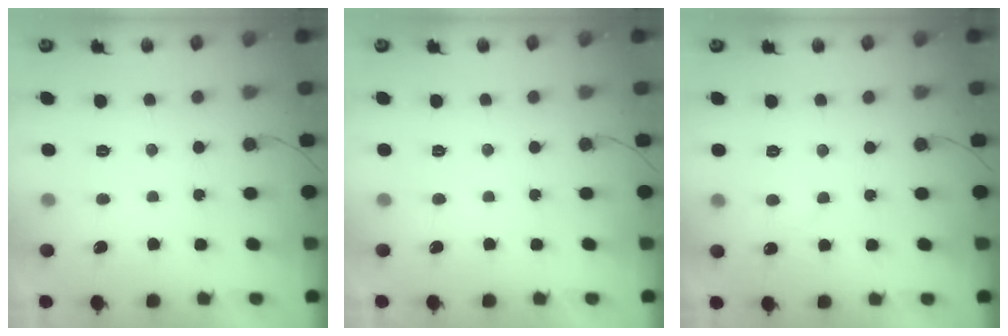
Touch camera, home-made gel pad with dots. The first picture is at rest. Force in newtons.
{"total": 1.8, "press": 1.8, "slide": 0.0}
{"total": 4.8, "press": 4.8, "slide": 0.3}